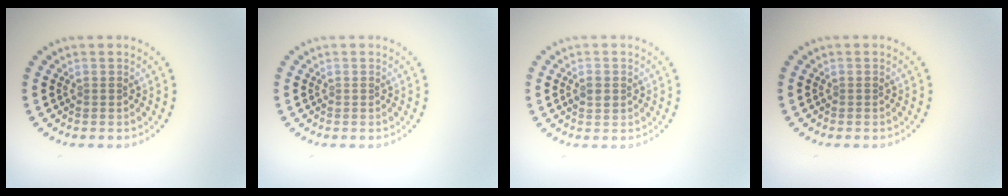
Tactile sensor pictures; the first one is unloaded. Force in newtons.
{"total": 0.0}
{"total": 1.0, "press": 1.0, "slide": 0.1}
{"total": 0.0}